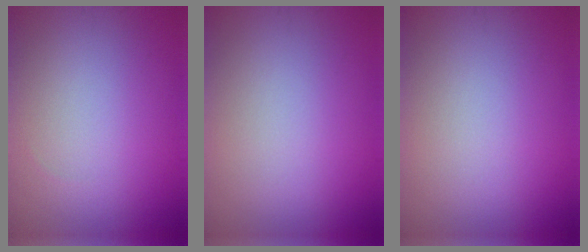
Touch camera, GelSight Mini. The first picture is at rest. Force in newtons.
{"total": 0.0}
{"total": 0.0}